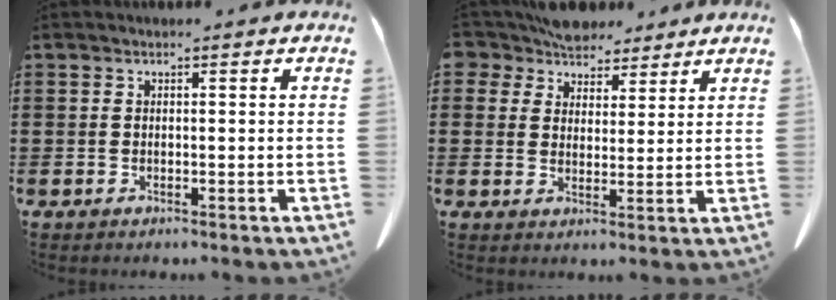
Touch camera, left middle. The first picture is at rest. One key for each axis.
{"total": 6.2, "fx": 5.5, "fy": 2.8, "fz": 0.8, "tx": -0.044, "ty": -0.012, "tz": 0.104}